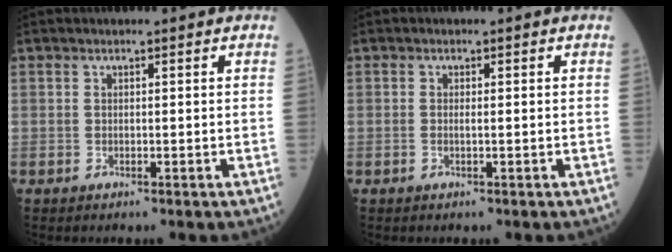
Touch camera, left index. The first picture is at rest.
{"total": 0.7, "force": [-0.1, 0.0, 0.7], "torque": [-0.017, 0.001, 0.001]}